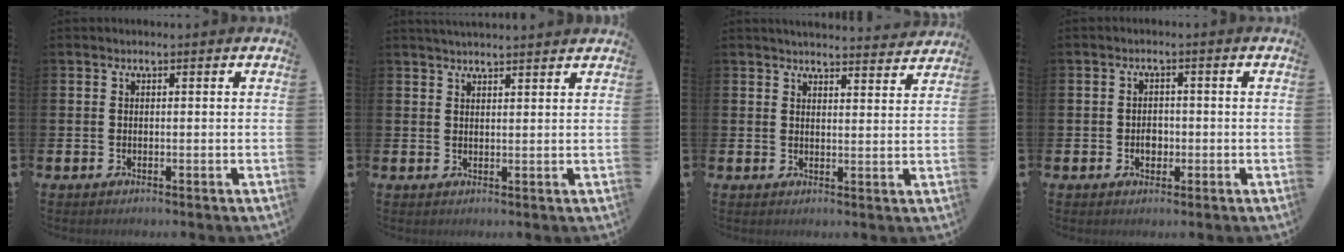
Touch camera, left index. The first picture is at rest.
{"total": 2.2, "force": [2.1, 0.0, 0.2], "torque": [-0.006, -0.009, 0.039]}
{"total": 4.3, "force": [4.3, 0.2, 0.3], "torque": [-0.002, -0.030, 0.076]}
{"total": 2.1, "force": [-0.4, 1.6, 1.2], "torque": [-0.012, 0.001, -0.012]}